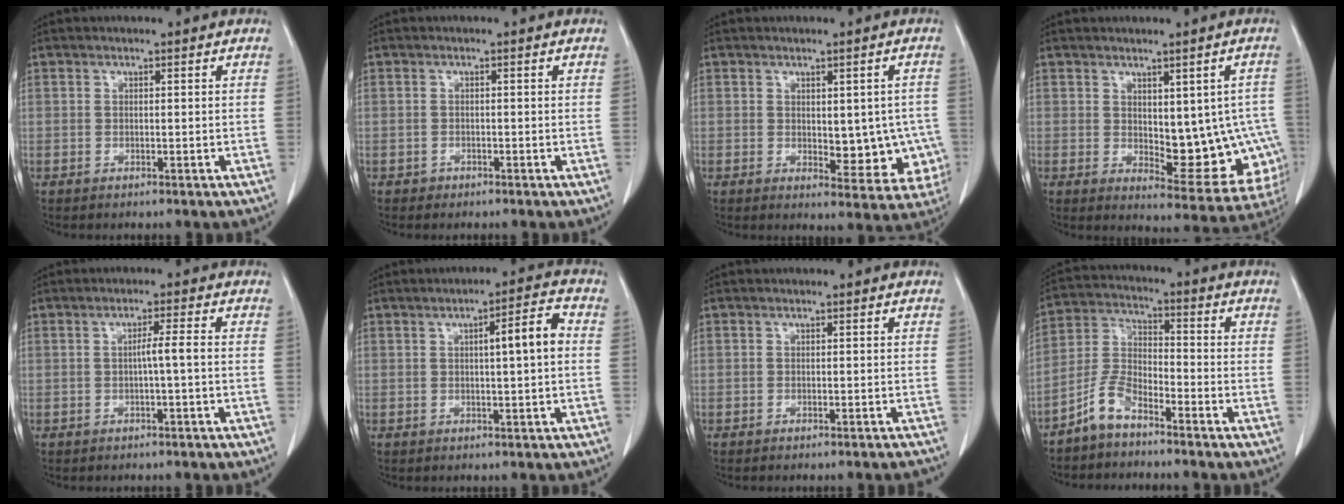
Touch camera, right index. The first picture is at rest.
{"total": 0.7, "force": [-0.5, 0.5, 0.0], "torque": [-0.005, 0.003, -0.009]}
{"total": 9.1, "force": [-0.9, 4.6, 7.8], "torque": [-0.071, 0.002, 0.003]}
{"total": 10.8, "force": [-0.8, 5.2, 9.4], "torque": [-0.092, 0.004, 0.007]}
{"total": 2.3, "force": [-0.5, -0.4, 2.2], "torque": [-0.035, 0.002, -0.008]}
{"total": 5.5, "force": [0.5, 0.4, 5.5], "torque": [-0.081, 0.010, 0.005]}
{"total": 2.6, "force": [-2.5, 0.2, 0.6], "torque": [-0.003, -0.007, -0.032]}
{"total": 6.2, "force": [-4.8, 2.2, 3.2], "torque": [-0.081, 0.001, -0.103]}